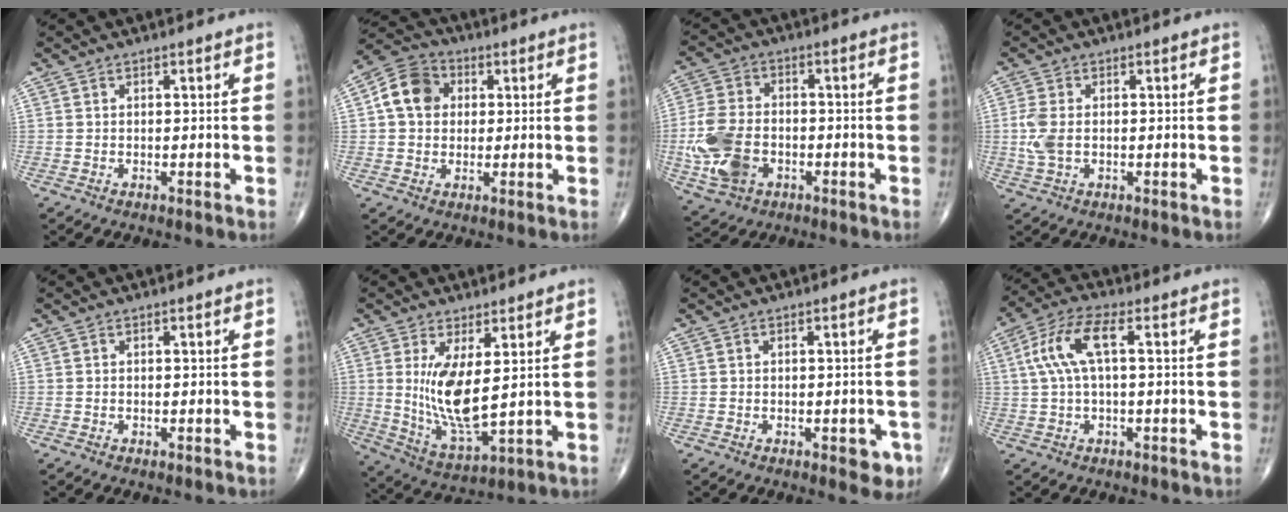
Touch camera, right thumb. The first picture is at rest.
{"total": 8.8, "force": [1.5, 7.1, 4.9], "torque": [-0.075, 0.015, 0.014]}
{"total": 12.0, "force": [-3.1, 8.1, 8.2], "torque": [-0.174, 0.009, -0.058]}
{"total": 4.4, "force": [-0.2, 2.5, 3.6], "torque": [-0.098, 0.001, -0.005]}
{"total": 0.0}
{"total": 10.9, "force": [1.9, 3.5, 10.1], "torque": [-0.199, -0.036, 0.050]}
{"total": 3.7, "force": [-1.6, 1.8, 2.8], "torque": [-0.012, 0.001, -0.017]}
{"total": 8.6, "force": [1.4, 2.9, 8.0], "torque": [-0.185, 0.030, 0.023]}